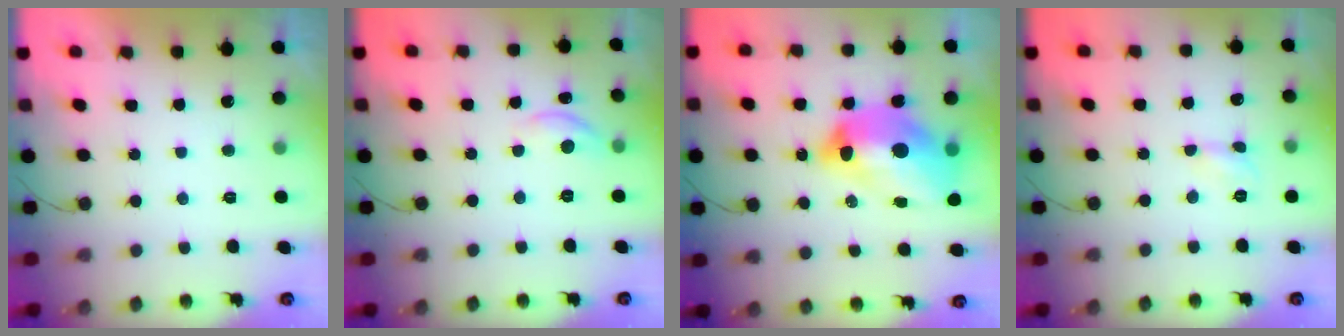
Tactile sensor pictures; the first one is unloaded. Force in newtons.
{"total": 5.6, "press": 5.6, "slide": 0.6}
{"total": 19.2, "press": 19.1, "slide": 1.9}
{"total": 2.8, "press": 2.8, "slide": 0.4}